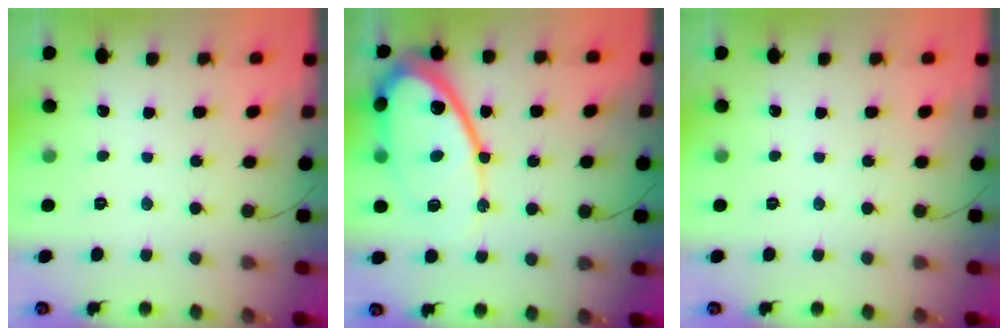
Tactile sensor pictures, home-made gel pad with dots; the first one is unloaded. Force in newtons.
{"total": 17.2, "press": 17.1, "slide": 1.7}
{"total": 0.0}